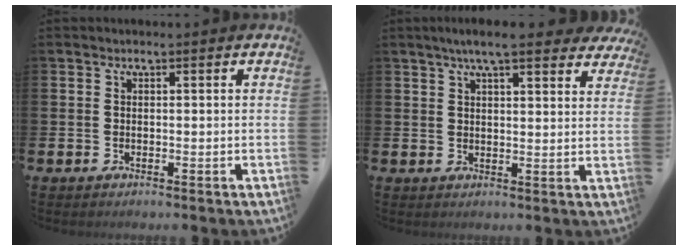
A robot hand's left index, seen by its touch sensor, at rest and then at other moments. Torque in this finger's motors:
{"motor_torque": [1.09, -1.05, 0.86, 0.21]}